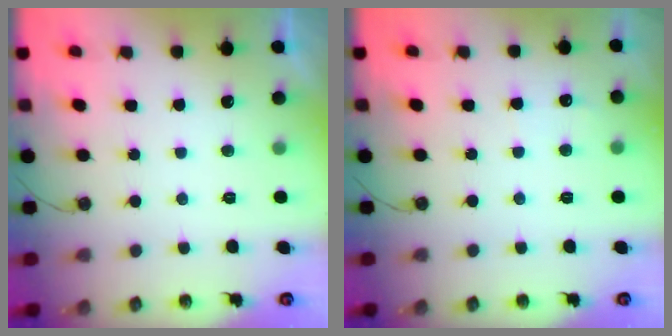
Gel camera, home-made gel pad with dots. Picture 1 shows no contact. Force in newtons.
{"total": 4.5, "press": 4.4, "slide": 0.6}